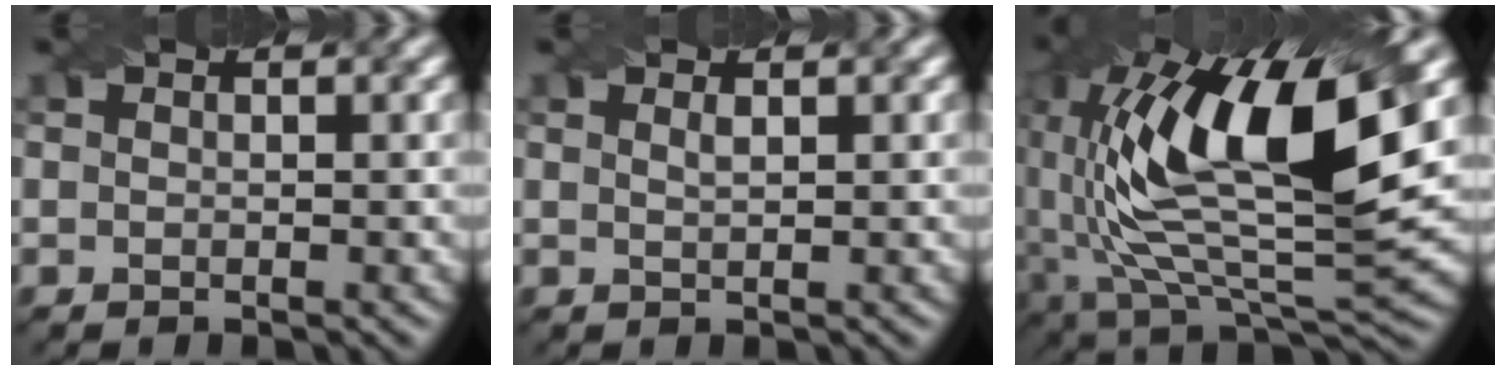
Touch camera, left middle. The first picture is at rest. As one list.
[{"total": 0.7, "force": [0.4, 0.2, 0.6], "torque": [-0.011, 0.001, 0.007]}, {"total": 15.6, "force": [3.5, 6.3, 13.8], "torque": [-0.262, -0.004, 0.051]}]